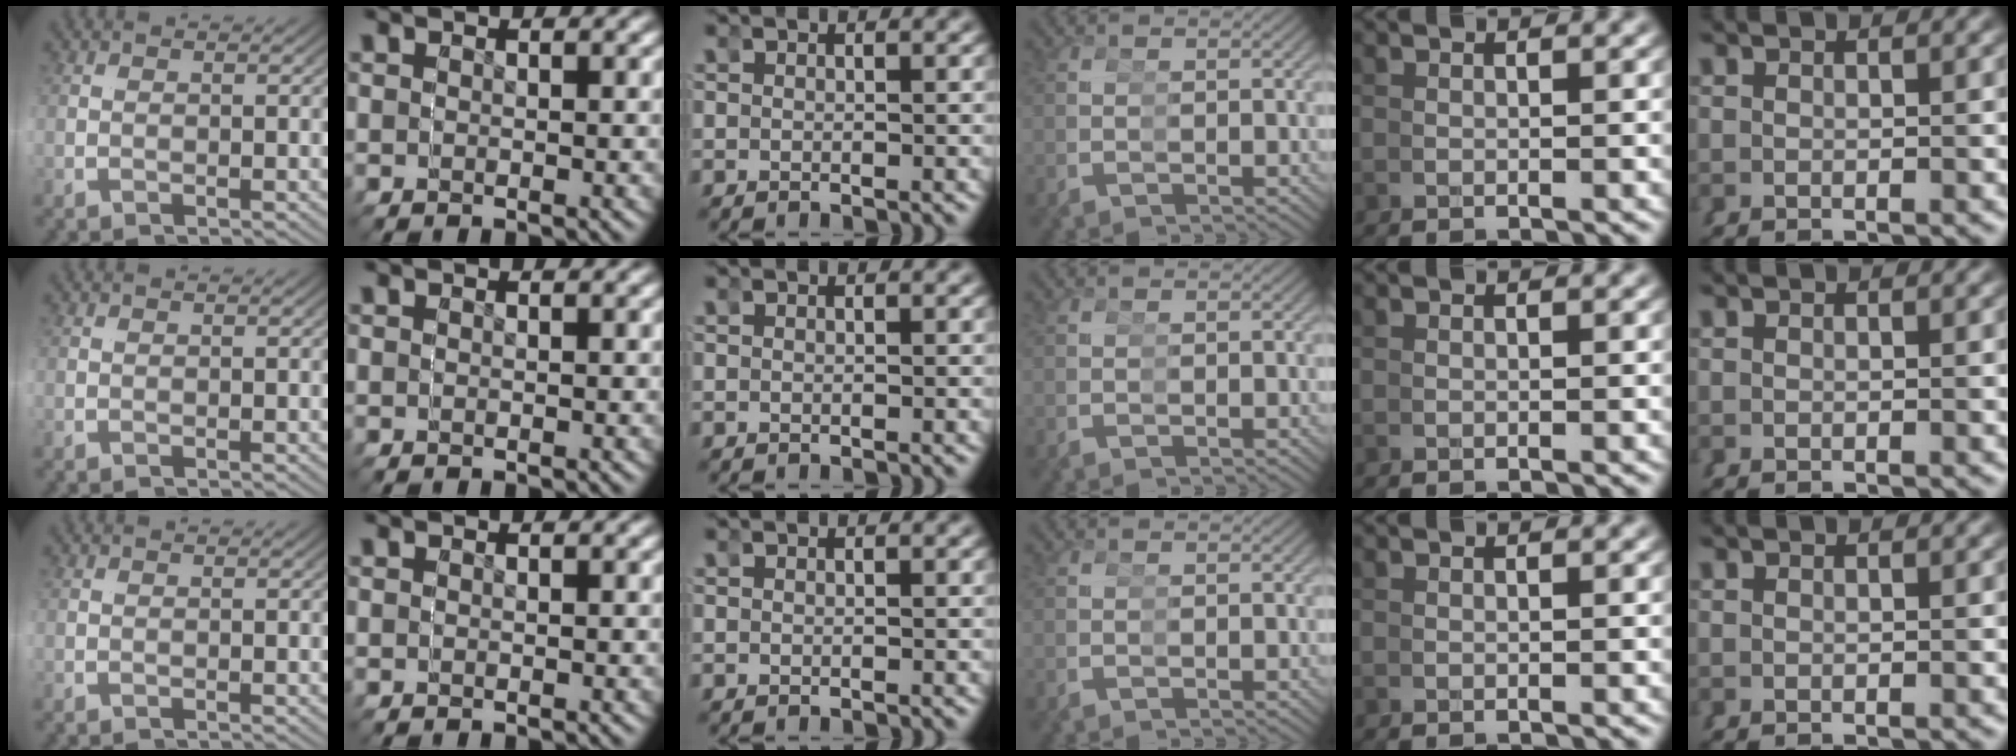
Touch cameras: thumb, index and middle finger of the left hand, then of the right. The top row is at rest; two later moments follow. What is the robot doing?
{"motion": "grasp_and_lifting", "object": "scissors"}